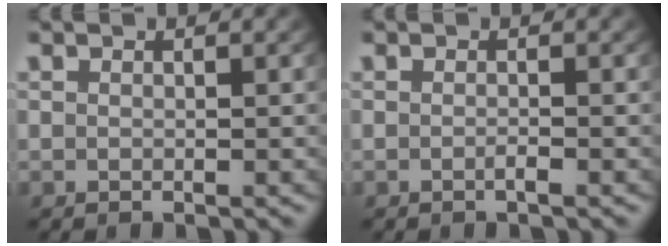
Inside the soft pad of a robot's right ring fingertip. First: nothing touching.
{"total": 0.6, "force": [-0.5, -0.1, 0.3], "torque": [-0.011, -0.001, -0.010]}